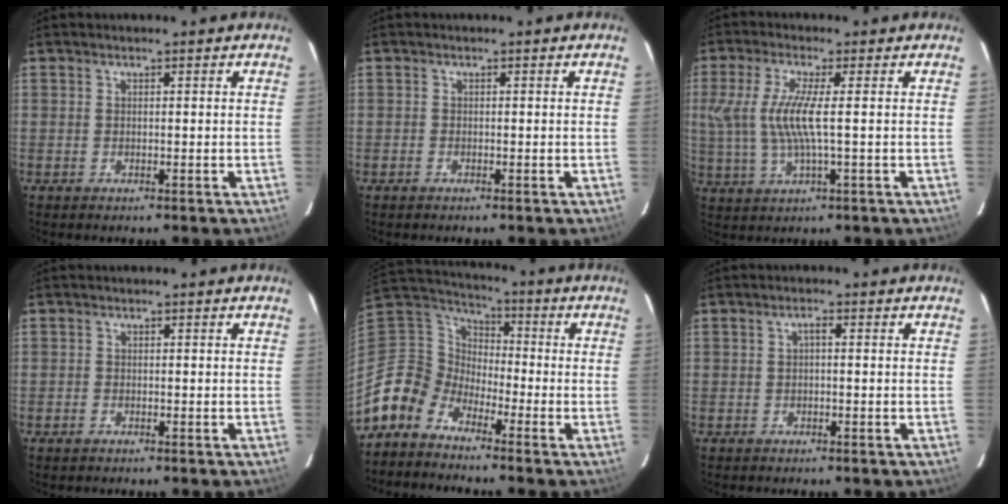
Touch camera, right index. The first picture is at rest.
{"total": 0.6, "force": [-0.5, 0.4, 0.0], "torque": [0.000, -0.002, -0.009]}
{"total": 8.6, "force": [0.5, 0.9, 8.5], "torque": [-0.174, -0.003, 0.015]}
{"total": 1.0, "force": [-0.7, 0.7, 0.2], "torque": [-0.004, -0.002, -0.012]}
{"total": 9.9, "force": [-7.4, 6.4, 1.7], "torque": [-0.056, 0.029, -0.171]}
{"total": 1.1, "force": [-0.1, 0.5, 1.0], "torque": [-0.019, 0.006, -0.002]}